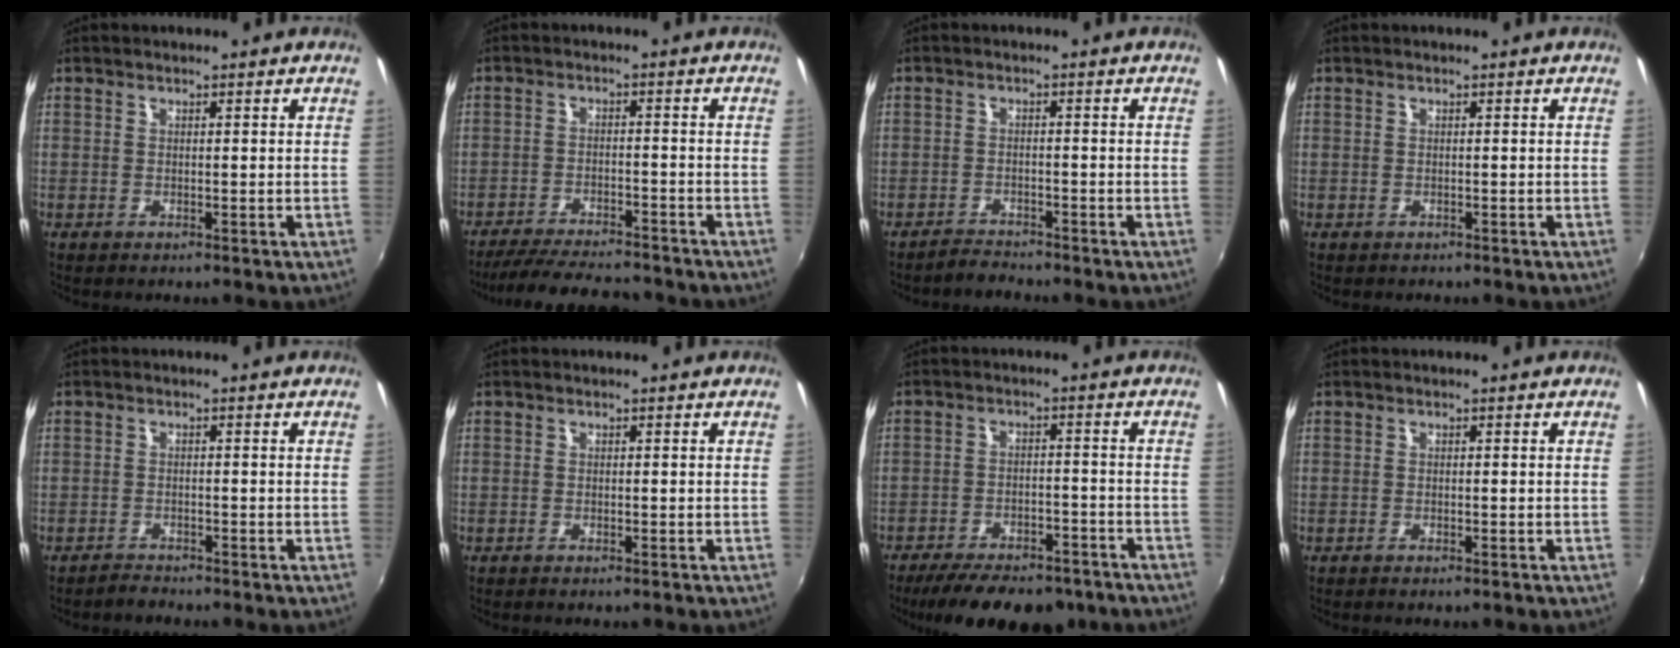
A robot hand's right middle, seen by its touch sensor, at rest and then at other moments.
{"total": 13.5, "force": [-12.1, 2.5, 5.6], "torque": [-0.124, -0.012, -0.184]}
{"total": 2.4, "force": [-2.3, 0.3, 0.1], "torque": [-0.013, 0.000, -0.046]}
{"total": 0.5, "force": [-0.3, 0.4, -0.1], "torque": [0.000, 0.000, -0.004]}
{"total": 1.7, "force": [-1.6, 0.2, 0.0], "torque": [-0.006, 0.000, -0.032]}
{"total": 0.7, "force": [-0.5, 0.1, 0.4], "torque": [-0.008, -0.001, -0.010]}
{"total": 17.2, "force": [-13.5, 6.3, 8.6], "torque": [-0.172, -0.022, -0.184]}
{"total": 0.9, "force": [-0.7, 0.2, 0.4], "torque": [-0.010, -0.002, -0.013]}